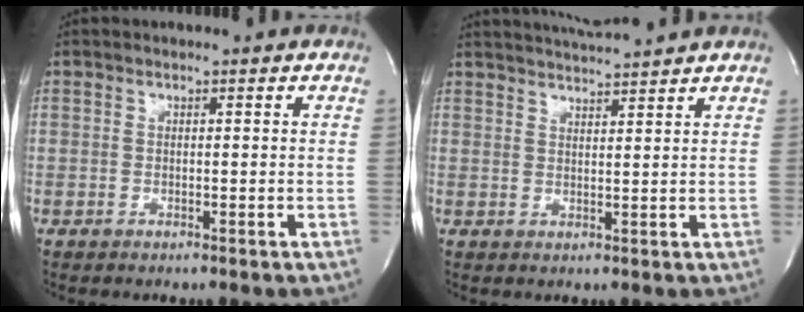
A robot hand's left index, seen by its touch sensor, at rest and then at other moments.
{"total": 6.3, "force": [6.0, -1.2, 1.8], "torque": [-0.035, 0.008, 0.092]}